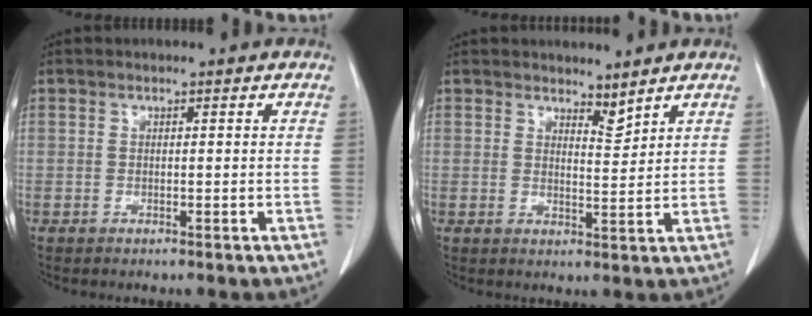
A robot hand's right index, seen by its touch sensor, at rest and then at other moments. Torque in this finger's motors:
{"motor_torque": [-0.07, 0.13, -0.02, -0.01]}